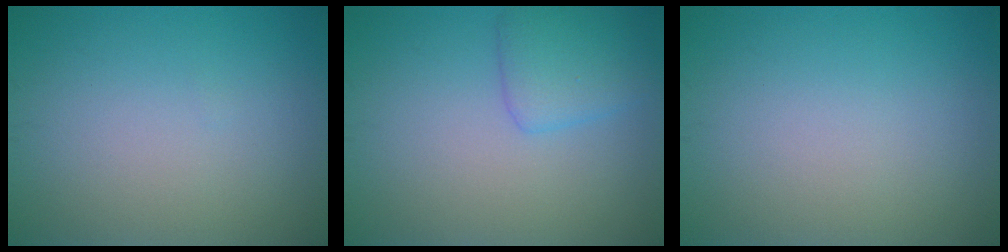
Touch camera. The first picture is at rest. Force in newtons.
{"total": 2.7, "press": 2.7, "slide": 0.1}
{"total": 0.0}